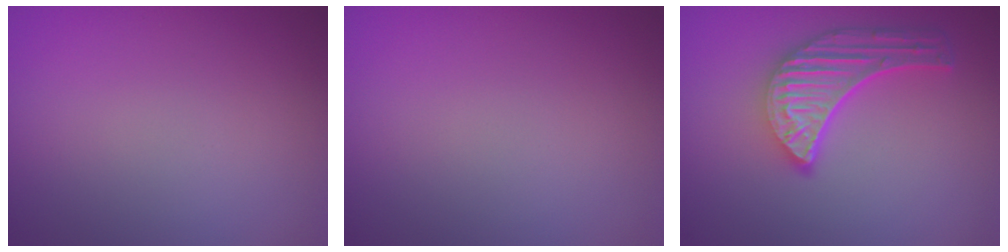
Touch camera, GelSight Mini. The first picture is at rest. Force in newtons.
{"total": 0.0}
{"total": 5.2, "press": 4.0, "slide": 3.3}